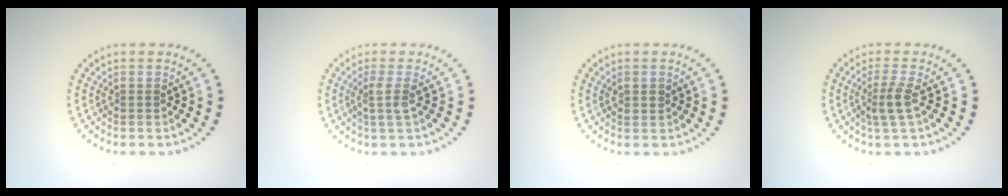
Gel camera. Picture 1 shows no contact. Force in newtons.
{"total": 1.8, "press": 1.2, "slide": 1.3}
{"total": 1.1, "press": 1.0, "slide": 0.4}
{"total": 2.2, "press": 1.8, "slide": 1.3}